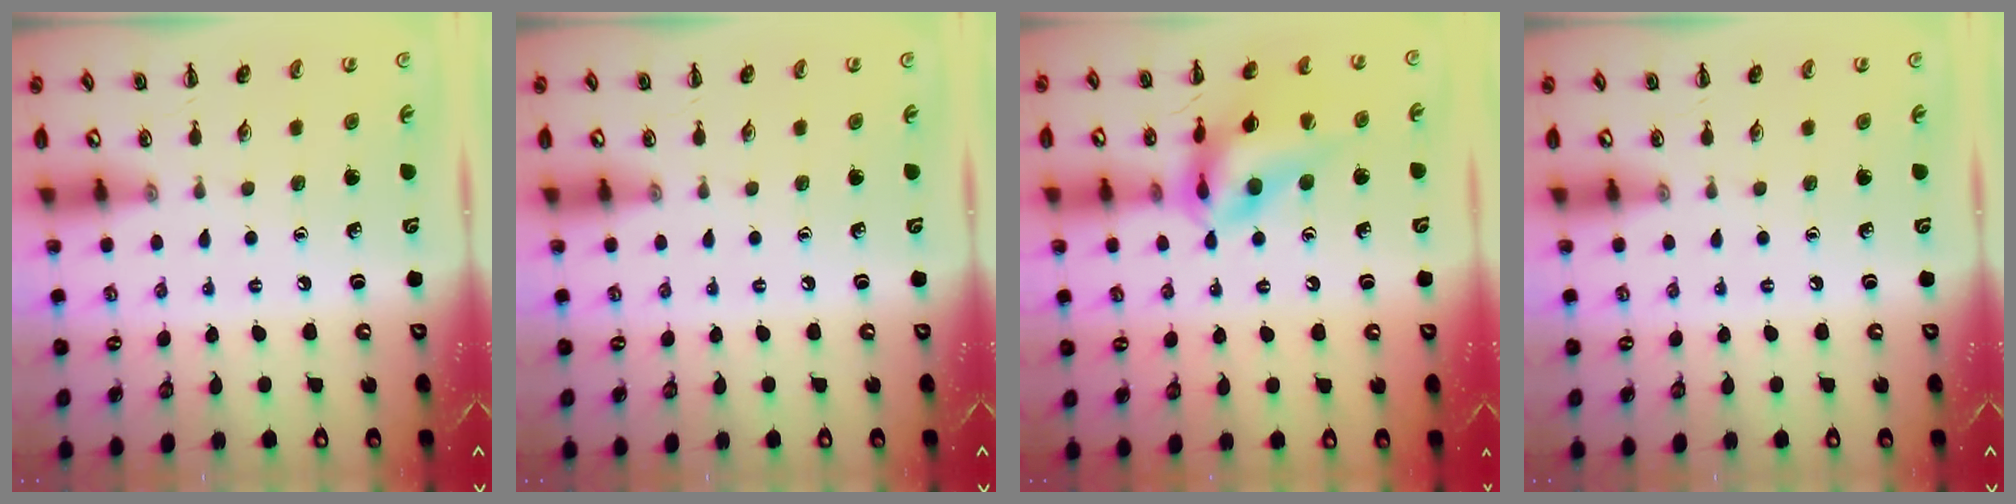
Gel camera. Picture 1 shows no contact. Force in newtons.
{"total": 0.0}
{"total": 18.0, "press": 17.8, "slide": 2.9}
{"total": 0.0}